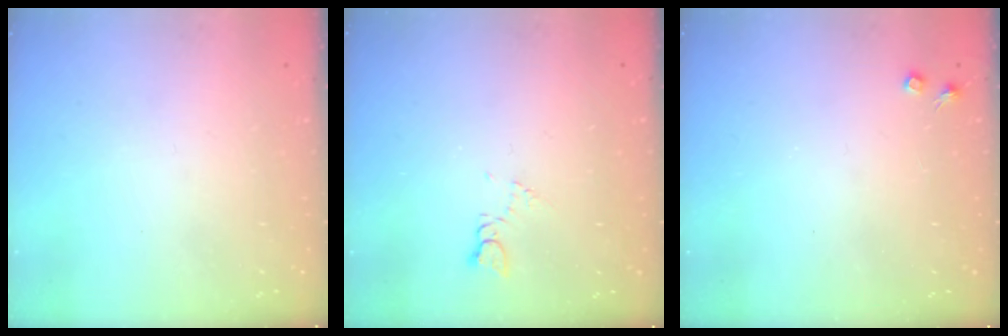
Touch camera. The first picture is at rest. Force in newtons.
{"total": 2.6, "press": 2.6, "slide": 0.4}
{"total": 2.7, "press": 2.7, "slide": 0.4}